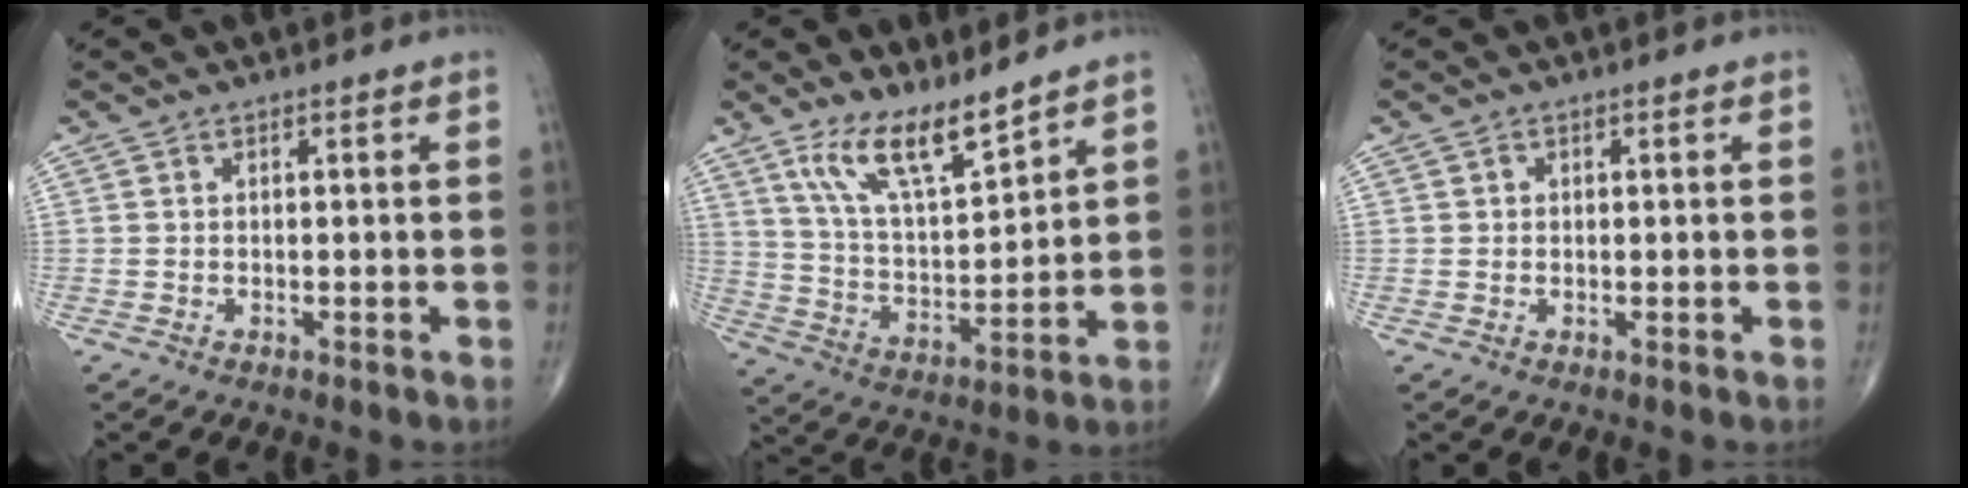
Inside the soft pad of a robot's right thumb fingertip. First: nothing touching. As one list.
[{"total": 11.4, "force": [8.5, 3.1, 7.0], "torque": [-0.118, -0.061, 0.173]}, {"total": 0.7, "force": [0.2, 0.7, 0.1], "torque": [0.003, 0.002, 0.002]}]